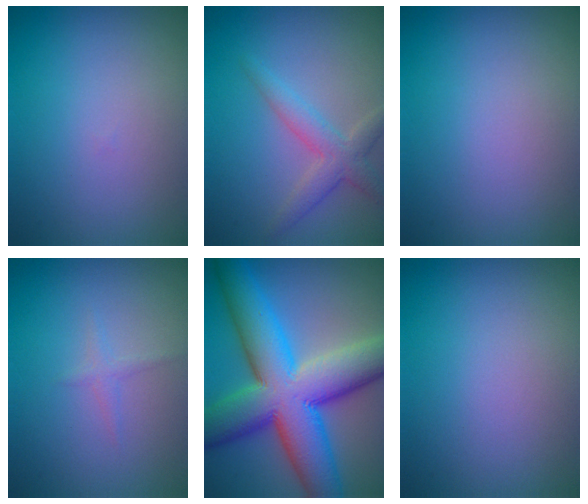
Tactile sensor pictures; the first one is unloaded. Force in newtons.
{"total": 2.8, "press": 2.8, "slide": 0.1}
{"total": 0.0}
{"total": 0.8, "press": 0.8, "slide": 0.1}
{"total": 14.4, "press": 14.4, "slide": 0.3}
{"total": 0.0}